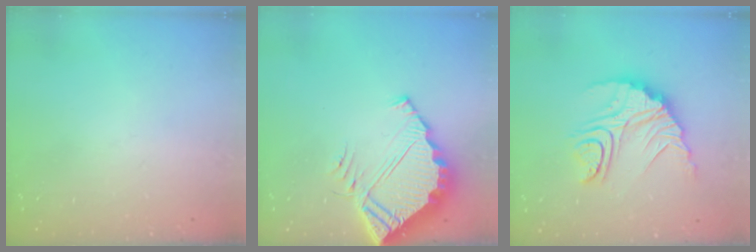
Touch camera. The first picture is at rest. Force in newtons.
{"total": 7.0, "press": 7.0, "slide": 0.6}
{"total": 14.7, "press": 14.7, "slide": 1.4}